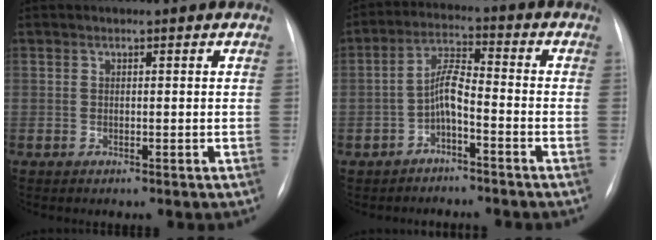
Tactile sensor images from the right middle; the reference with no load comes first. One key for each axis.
{"total": 4.5, "fx": -2.2, "fy": 1.1, "fz": 3.8, "tx": -0.079, "ty": 0.021, "tz": -0.041}